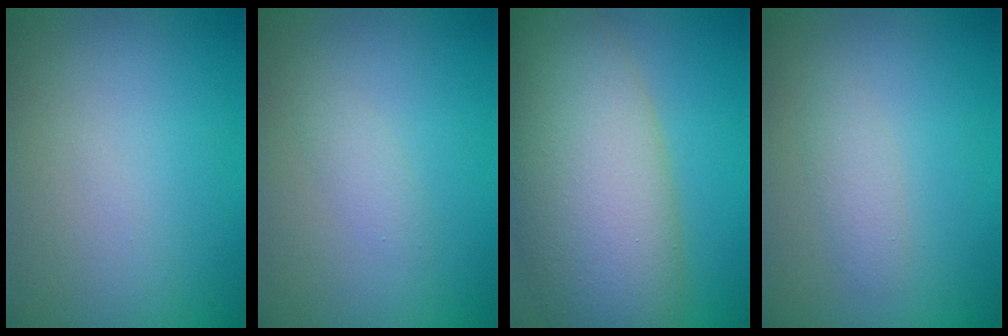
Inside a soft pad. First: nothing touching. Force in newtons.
{"total": 1.0, "press": 1.0, "slide": 0.1}
{"total": 12.0, "press": 12.0, "slide": 0.6}
{"total": 1.5, "press": 1.5, "slide": 0.1}